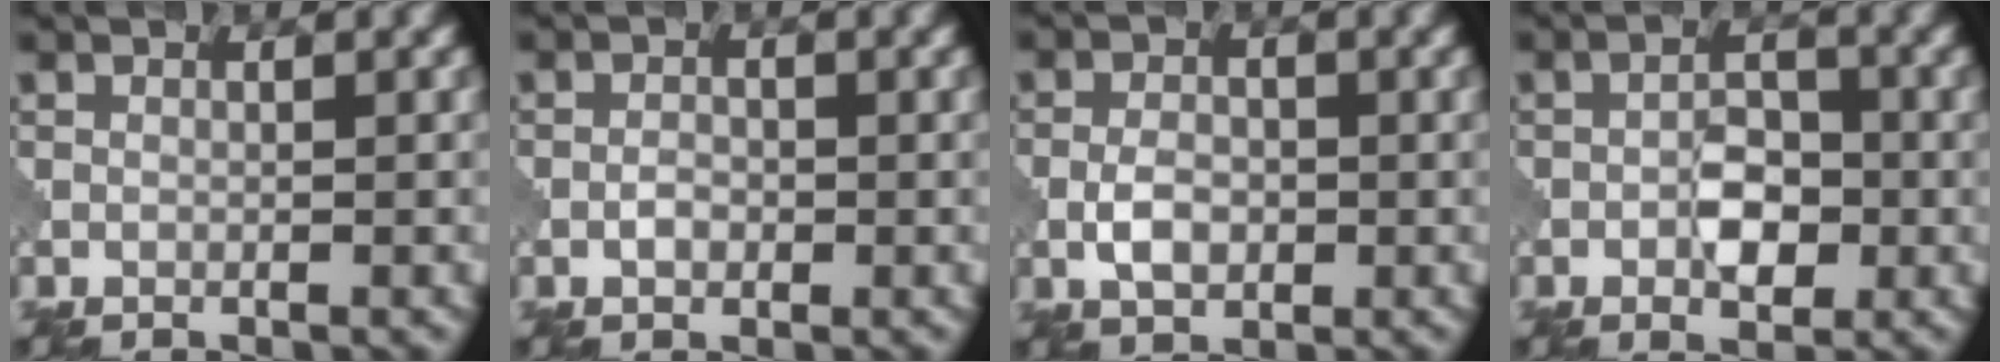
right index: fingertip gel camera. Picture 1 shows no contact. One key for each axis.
{"total": 0.9, "fx": -0.1, "fy": 0.7, "fz": 0.5, "tx": -0.013, "ty": 0.002, "tz": 0.000}
{"total": 2.6, "fx": -0.3, "fy": 1.8, "fz": 1.8, "tx": -0.037, "ty": 0.001, "tz": -0.005}
{"total": 2.8, "fx": -0.5, "fy": 1.6, "fz": 2.2, "tx": -0.036, "ty": 0.005, "tz": -0.003}